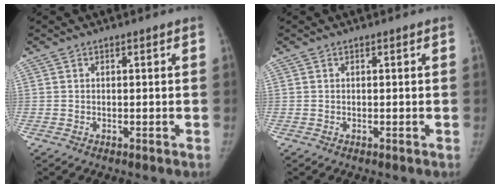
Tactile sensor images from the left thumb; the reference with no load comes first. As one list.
[{"total": 0.0}]